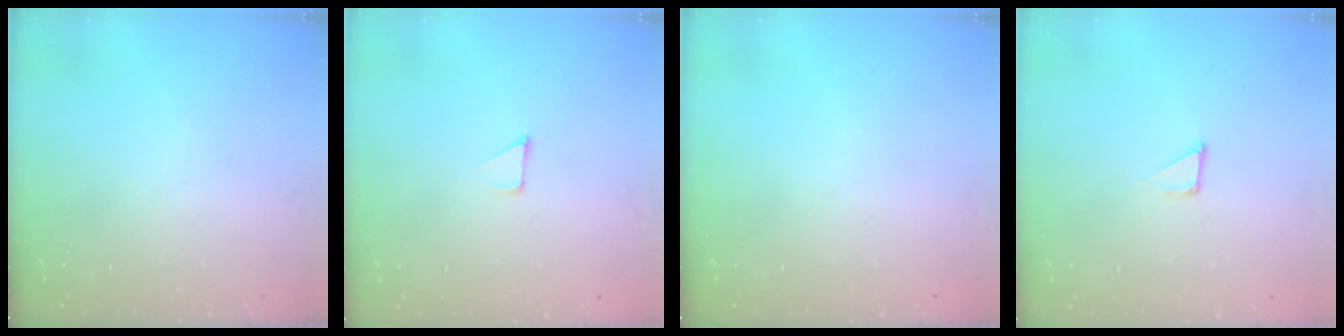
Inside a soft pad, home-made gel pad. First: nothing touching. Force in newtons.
{"total": 3.4, "press": 3.4, "slide": 0.3}
{"total": 0.0}
{"total": 2.7, "press": 2.7, "slide": 0.3}